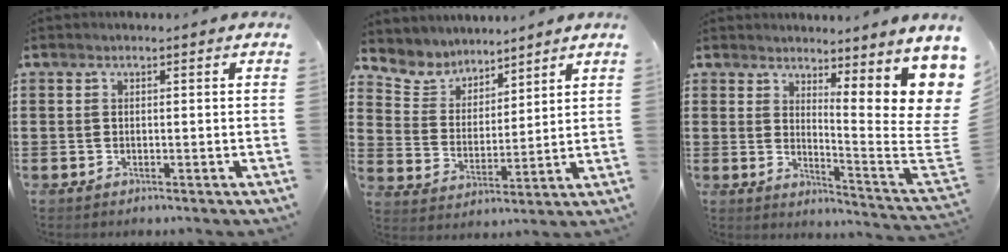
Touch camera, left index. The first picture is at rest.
{"total": 5.7, "force": [5.3, 2.1, -0.2], "torque": [-0.032, -0.029, 0.093]}
{"total": 8.3, "force": [5.4, 0.8, 6.3], "torque": [-0.104, -0.057, 0.092]}